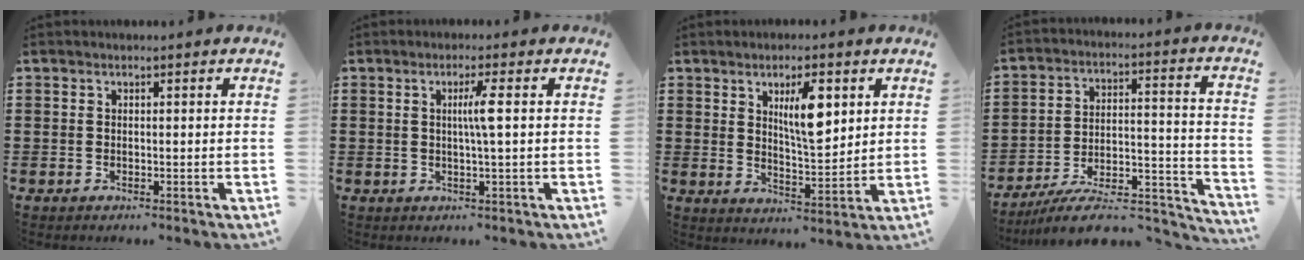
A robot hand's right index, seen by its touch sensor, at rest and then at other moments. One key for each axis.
{"total": 3.3, "fx": 0.5, "fy": -0.3, "fz": 3.3, "tx": -0.062, "ty": -0.003, "tz": 0.002}
{"total": 7.4, "fx": 2.9, "fy": 2.4, "fz": 6.4, "tx": -0.108, "ty": -0.002, "tz": 0.044}
{"total": 10.4, "fx": -8.9, "fy": 2.2, "fz": 4.8, "tx": -0.060, "ty": 0.025, "tz": -0.168}